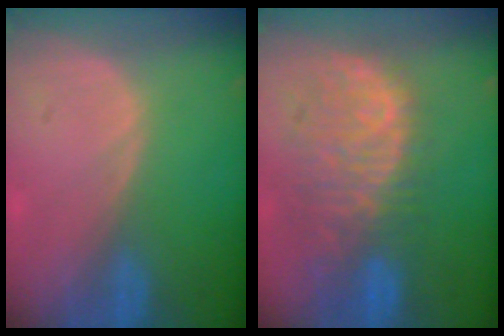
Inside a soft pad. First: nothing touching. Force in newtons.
{"total": 11.2, "press": 9.6, "slide": 5.7}